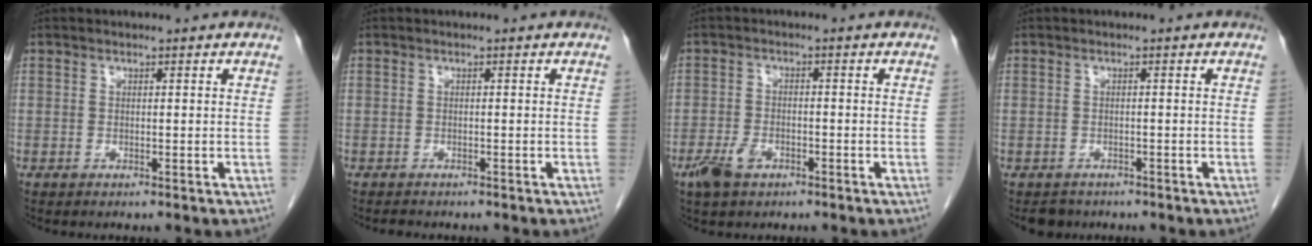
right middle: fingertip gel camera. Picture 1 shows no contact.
{"total": 1.6, "force": [-1.5, 0.4, 0.5], "torque": [-0.020, -0.007, -0.018]}
{"total": 4.2, "force": [-2.5, 2.2, 2.6], "torque": [-0.059, -0.002, -0.043]}
{"total": 2.5, "force": [-2.1, 1.4, 0.1], "torque": [-0.011, -0.002, -0.031]}